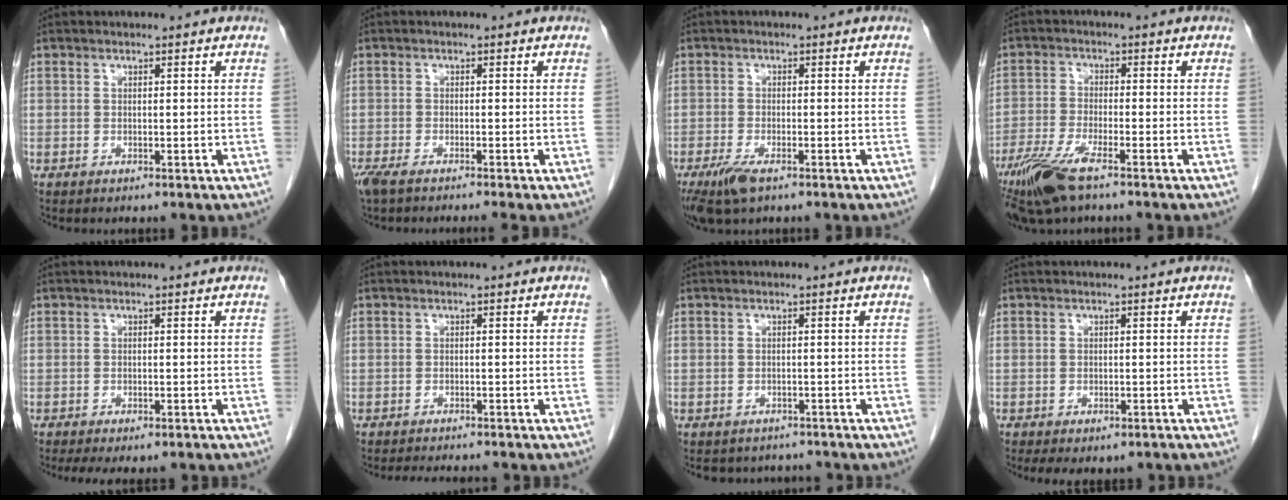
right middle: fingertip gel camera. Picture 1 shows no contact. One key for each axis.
{"total": 5.0, "fx": -4.1, "fy": 0.1, "fz": 2.9, "tx": -0.044, "ty": -0.011, "tz": -0.070}
{"total": 4.7, "fx": -3.0, "fy": 1.3, "fz": 3.4, "tx": -0.073, "ty": -0.011, "tz": -0.050}
{"total": 8.4, "fx": -5.7, "fy": 1.3, "fz": 6.1, "tx": -0.127, "ty": -0.018, "tz": -0.107}
{"total": 6.5, "fx": -5.2, "fy": 1.9, "fz": 3.2, "tx": -0.041, "ty": -0.008, "tz": -0.071}
{"total": 6.0, "fx": -5.5, "fy": 1.0, "fz": 2.2, "tx": -0.028, "ty": -0.007, "tz": -0.074}
{"total": 5.3, "fx": -4.8, "fy": 2.2, "fz": 0.3, "tx": -0.004, "ty": 0.005, "tz": -0.054}
{"total": 6.1, "fx": -4.7, "fy": 2.8, "fz": 2.8, "tx": -0.033, "ty": 0.001, "tz": -0.057}